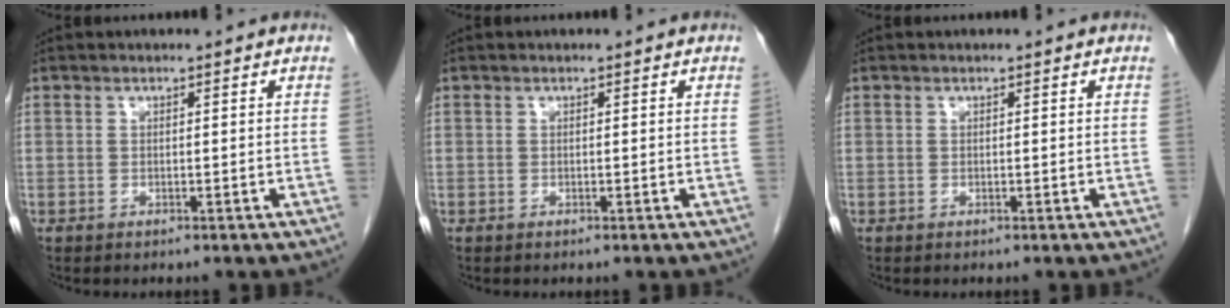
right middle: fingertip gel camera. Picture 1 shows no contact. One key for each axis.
{"total": 0.0}
{"total": 0.0}